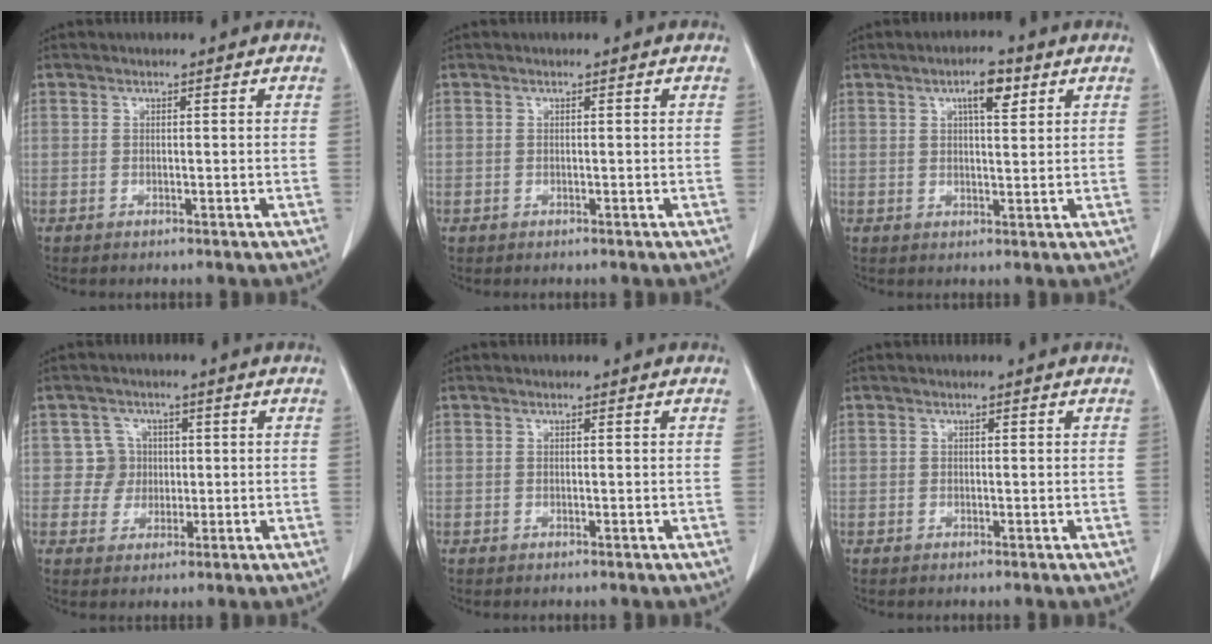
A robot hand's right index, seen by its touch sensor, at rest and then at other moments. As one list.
[{"total": 0.0}, {"total": 4.7, "force": [2.3, 1.2, 3.9], "torque": [-0.068, 0.004, 0.037]}, {"total": 3.8, "force": [0.6, 3.8, -0.1], "torque": [0.014, 0.011, 0.009]}, {"total": 0.0}, {"total": 0.0}]